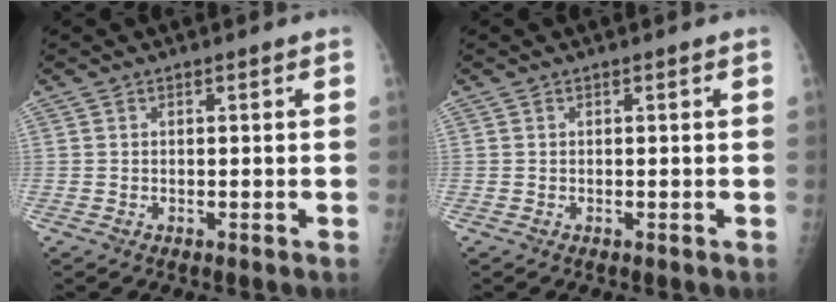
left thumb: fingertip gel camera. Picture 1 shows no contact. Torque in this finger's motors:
{"motor_torque": [-0.01, 0.01, -0.08, -0.08, 0.00]}